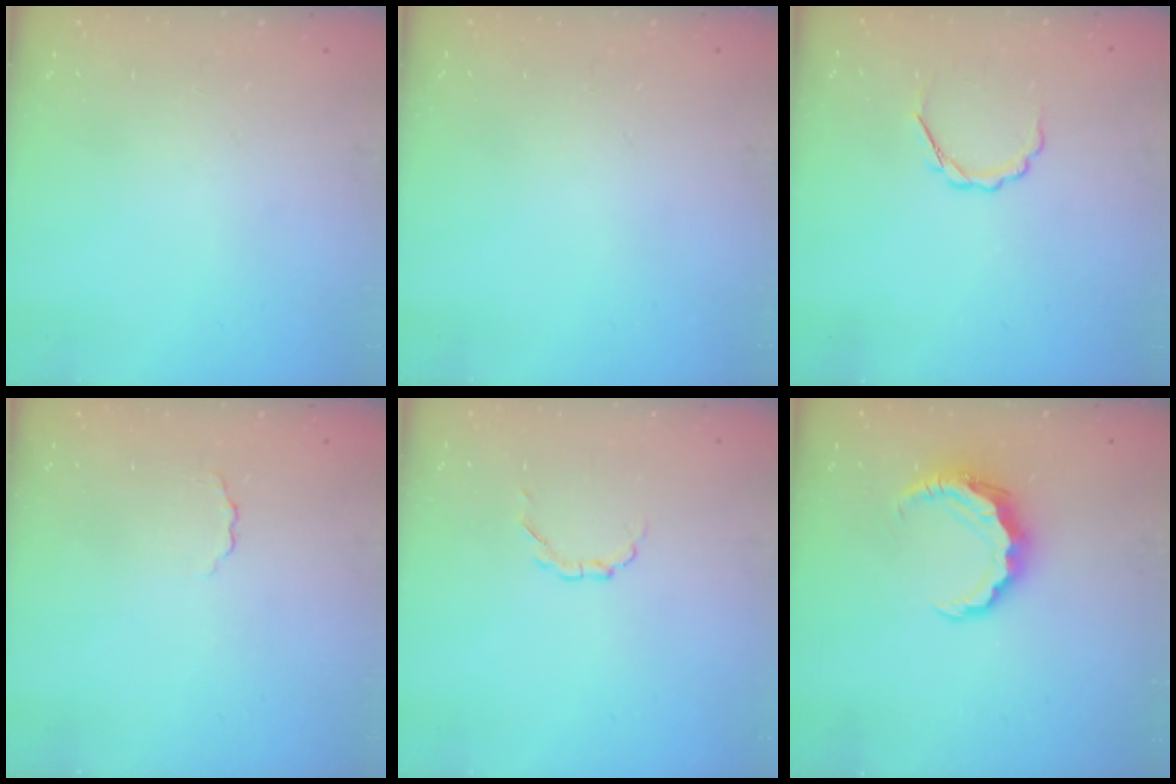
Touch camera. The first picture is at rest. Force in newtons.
{"total": 0.0}
{"total": 3.4, "press": 3.2, "slide": 1.0}
{"total": 1.2, "press": 1.2, "slide": 0.3}
{"total": 1.7, "press": 1.7, "slide": 0.1}
{"total": 8.4, "press": 8.4, "slide": 0.5}